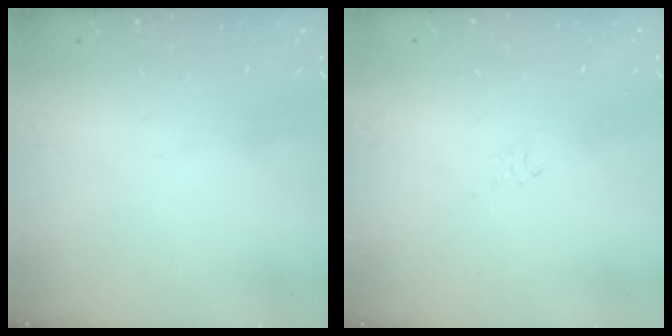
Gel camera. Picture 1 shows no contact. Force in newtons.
{"total": 2.8, "press": 2.7, "slide": 0.6}